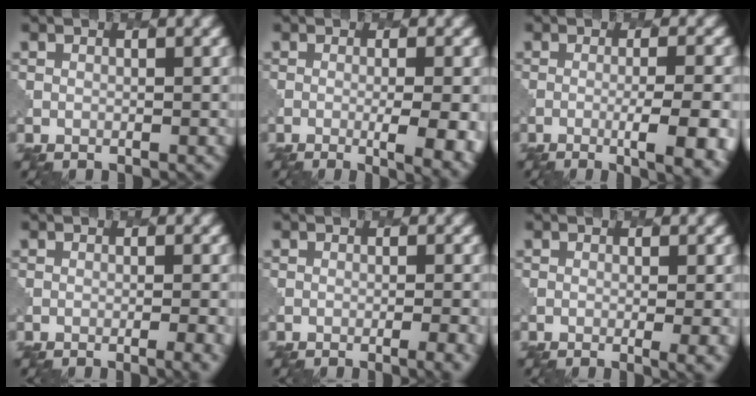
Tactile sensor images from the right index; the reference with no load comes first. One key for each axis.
{"total": 5.8, "fx": -1.4, "fy": 1.9, "fz": 5.3, "tx": -0.062, "ty": 0.003, "tz": -0.013}
{"total": 6.8, "fx": -2.7, "fy": 1.9, "fz": 6.0, "tx": -0.071, "ty": 0.002, "tz": -0.028}
{"total": 3.2, "fx": -1.4, "fy": 1.0, "fz": 2.7, "tx": -0.016, "ty": 0.009, "tz": -0.019}
{"total": 3.5, "fx": -1.6, "fy": 1.1, "fz": 2.9, "tx": -0.016, "ty": 0.012, "tz": -0.021}
{"total": 3.9, "fx": -0.7, "fy": 1.5, "fz": 3.5, "tx": -0.030, "ty": -0.001, "tz": -0.007}